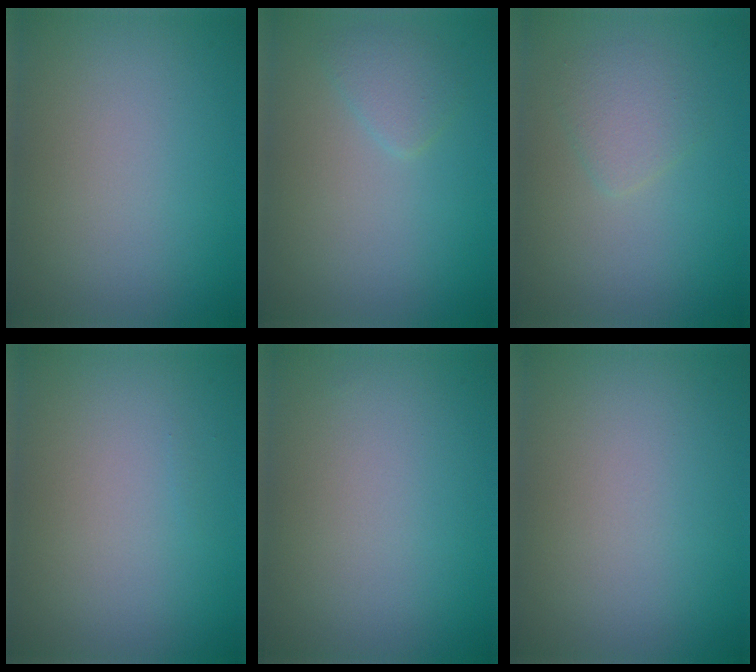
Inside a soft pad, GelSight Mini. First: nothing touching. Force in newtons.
{"total": 1.5, "press": 1.5, "slide": 0.1}
{"total": 1.9, "press": 1.9, "slide": 0.1}
{"total": 0.0}
{"total": 0.0}
{"total": 0.0}